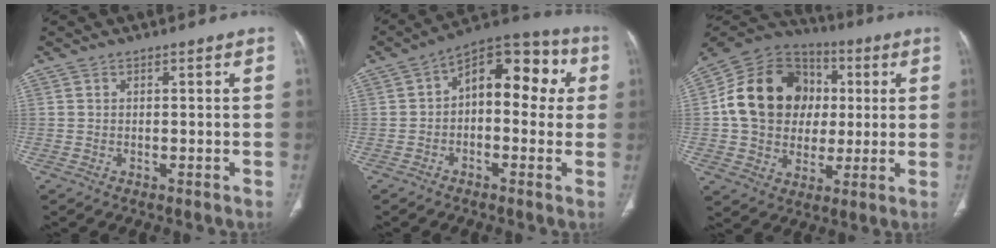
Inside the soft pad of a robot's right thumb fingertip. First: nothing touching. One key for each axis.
{"total": 14.1, "fx": 1.8, "fy": 8.3, "fz": 11.3, "tx": -0.106, "ty": 0.048, "tz": 0.011}
{"total": 20.0, "fx": 2.1, "fy": 16.4, "fz": 11.2, "tx": -0.176, "ty": 0.024, "tz": 0.038}